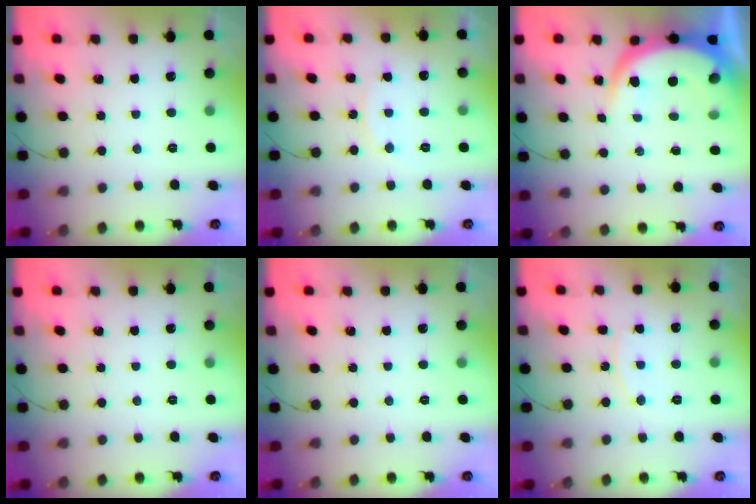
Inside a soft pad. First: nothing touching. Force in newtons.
{"total": 4.0, "press": 3.9, "slide": 0.7}
{"total": 9.1, "press": 9.1, "slide": 1.1}
{"total": 0.0}
{"total": 0.0}
{"total": 7.1, "press": 7.0, "slide": 0.4}